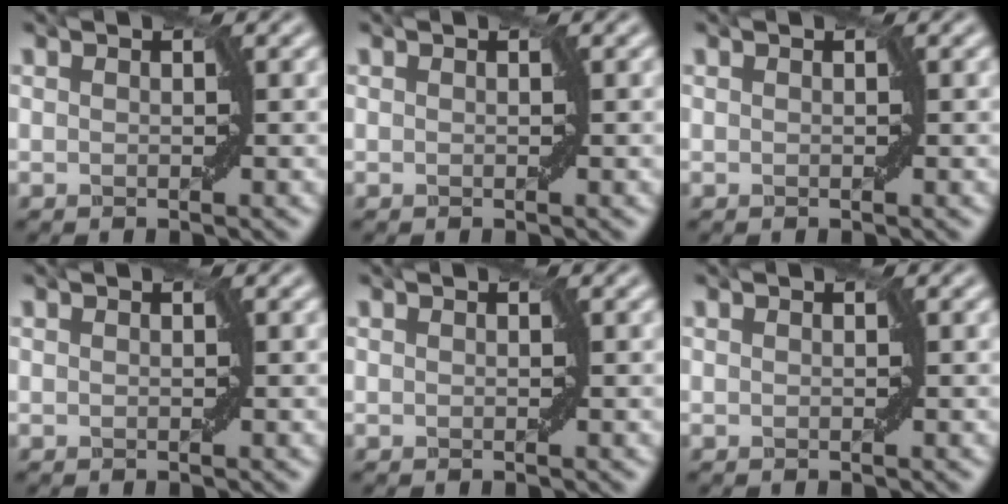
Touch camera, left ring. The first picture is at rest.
{"total": 0.0}
{"total": 0.0}
{"total": 0.0}
{"total": 0.0}
{"total": 0.0}